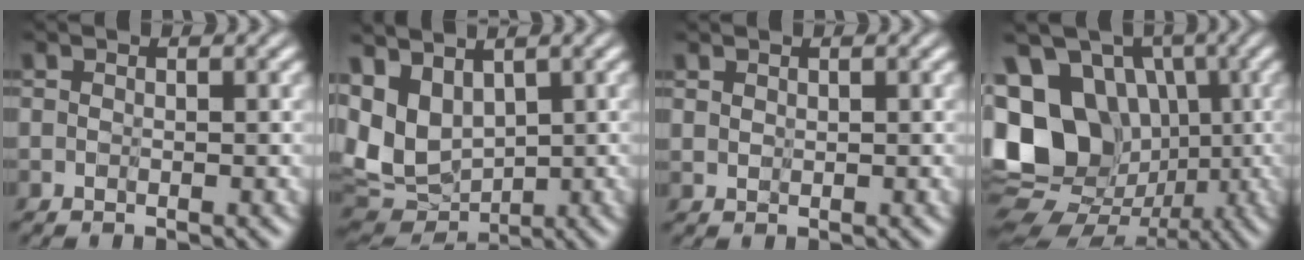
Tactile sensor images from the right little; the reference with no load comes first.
{"total": 5.4, "force": [1.0, 3.4, 4.0], "torque": [-0.113, -0.025, 0.036]}
{"total": 0.5, "force": [0.5, -0.1, -0.2], "torque": [-0.008, -0.007, 0.013]}
{"total": 14.5, "force": [0.9, 12.5, 7.3], "torque": [-0.170, 0.017, 0.004]}